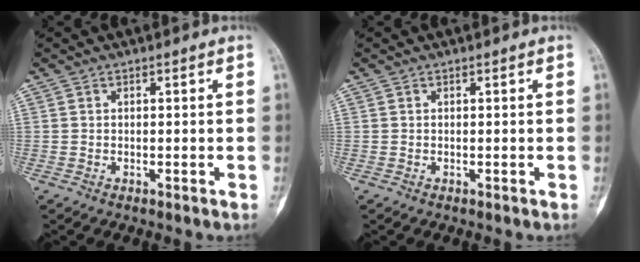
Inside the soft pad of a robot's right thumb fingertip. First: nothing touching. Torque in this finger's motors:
{"motor_torque": [0.02, 0.02, 0.07, 0.03, 0.02]}